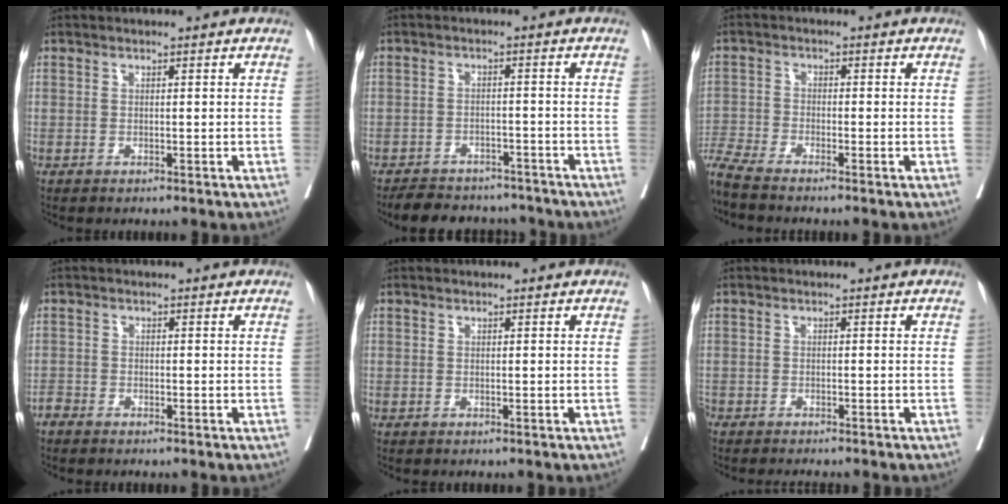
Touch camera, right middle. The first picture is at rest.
{"total": 10.5, "force": [-9.6, 3.6, 2.6], "torque": [-0.040, 0.008, -0.124]}
{"total": 6.4, "force": [-5.9, -1.0, 2.3], "torque": [-0.052, -0.009, -0.113]}
{"total": 1.2, "force": [-1.2, 0.3, 0.1], "torque": [-0.005, -0.002, -0.024]}
{"total": 0.0}
{"total": 5.5, "force": [-5.0, 0.7, 2.3], "torque": [-0.023, -0.008, -0.073]}